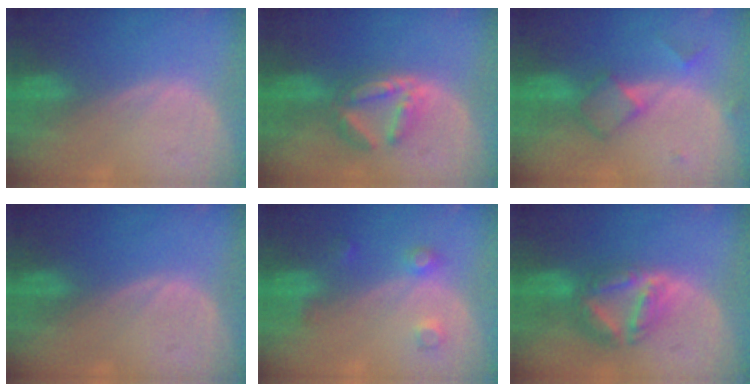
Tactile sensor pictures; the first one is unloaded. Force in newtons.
{"total": 5.8, "press": 5.5, "slide": 1.6}
{"total": 4.9, "press": 4.8, "slide": 0.9}
{"total": 0.0}
{"total": 3.5, "press": 3.2, "slide": 1.4}
{"total": 8.1, "press": 6.9, "slide": 4.1}